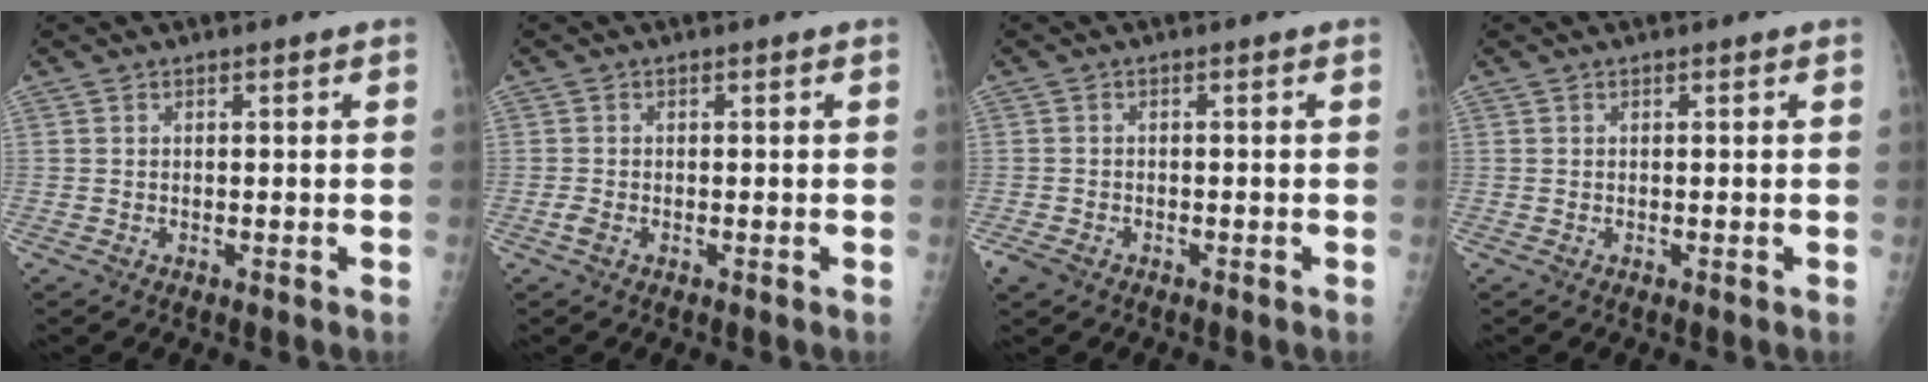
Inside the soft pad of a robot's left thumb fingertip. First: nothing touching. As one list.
[{"total": 1.4, "force": [-0.6, 0.9, 0.9], "torque": [-0.019, -0.001, -0.013]}, {"total": 2.6, "force": [-1.6, 1.8, 1.1], "torque": [-0.022, 0.000, -0.027]}, {"total": 0.0}]